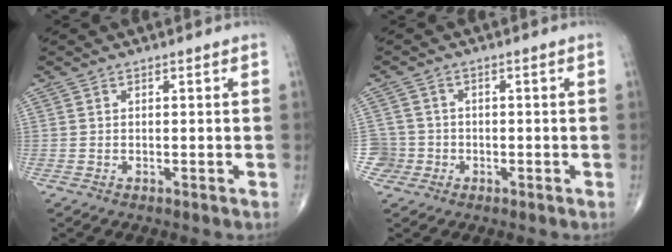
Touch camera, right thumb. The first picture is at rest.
{"total": 3.7, "force": [-1.2, 3.5, -0.5], "torque": [0.027, 0.016, -0.026]}